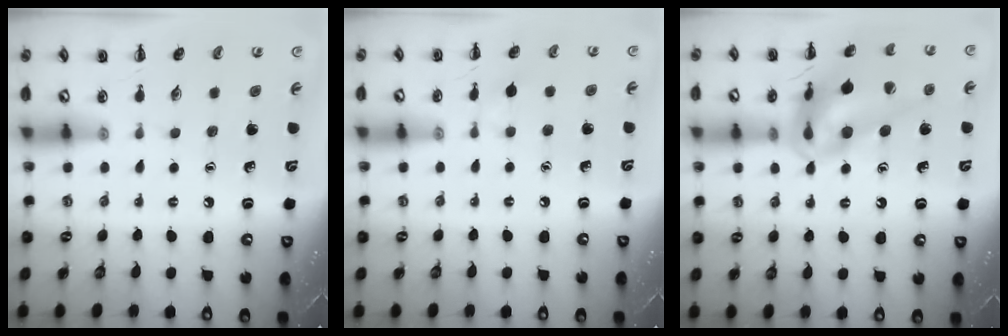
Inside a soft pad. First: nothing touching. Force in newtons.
{"total": 3.9, "press": 3.6, "slide": 1.5}
{"total": 18.0, "press": 17.8, "slide": 2.2}